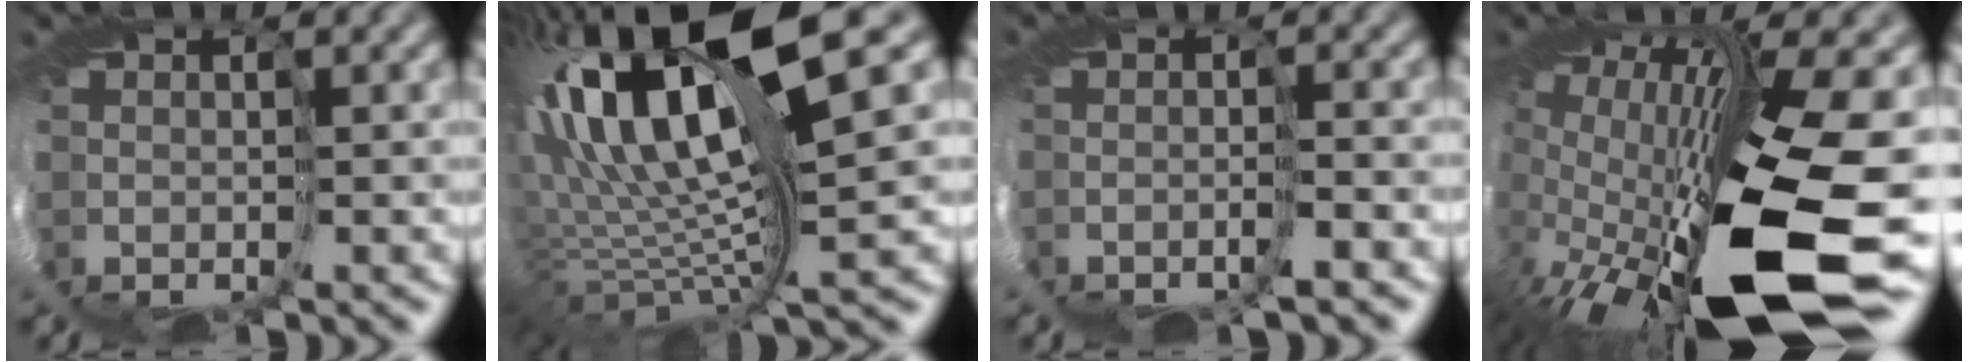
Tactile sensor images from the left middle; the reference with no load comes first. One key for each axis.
{"total": 15.1, "fx": 4.8, "fy": 3.6, "fz": 13.9, "tx": -0.263, "ty": -0.004, "tz": 0.100}
{"total": 2.2, "fx": -1.7, "fy": -0.4, "fz": 1.3, "tx": -0.017, "ty": 0.000, "tz": -0.022}
{"total": 16.7, "fx": -4.8, "fy": 5.0, "fz": 15.1, "tx": -0.293, "ty": -0.050, "tz": -0.079}